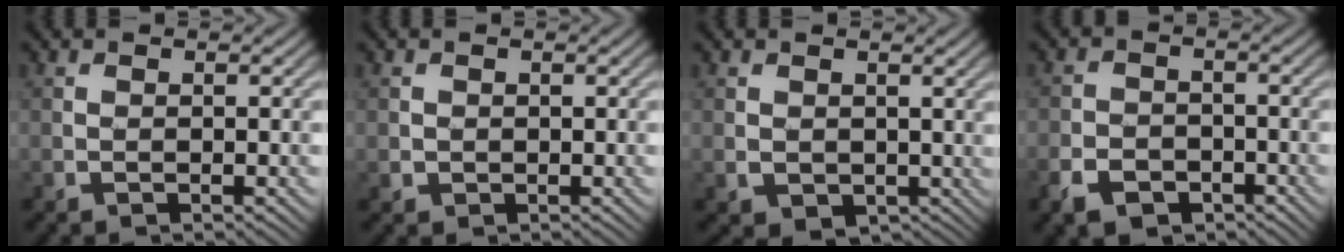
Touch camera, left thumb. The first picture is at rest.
{"total": 0.9, "force": [0.0, 0.9, -0.1], "torque": [0.004, -0.004, -0.004]}
{"total": 2.1, "force": [0.3, 2.0, 0.7], "torque": [-0.024, -0.013, 0.007]}
{"total": 4.9, "force": [-3.2, 3.1, 2.2], "torque": [-0.047, -0.005, -0.063]}